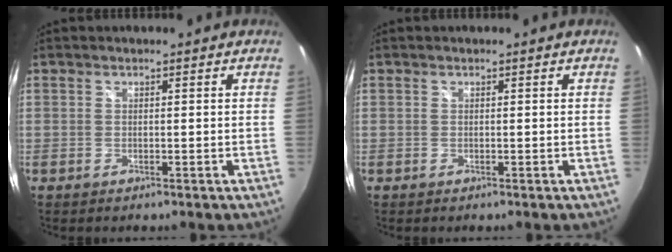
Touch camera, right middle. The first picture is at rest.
{"total": 0.0}